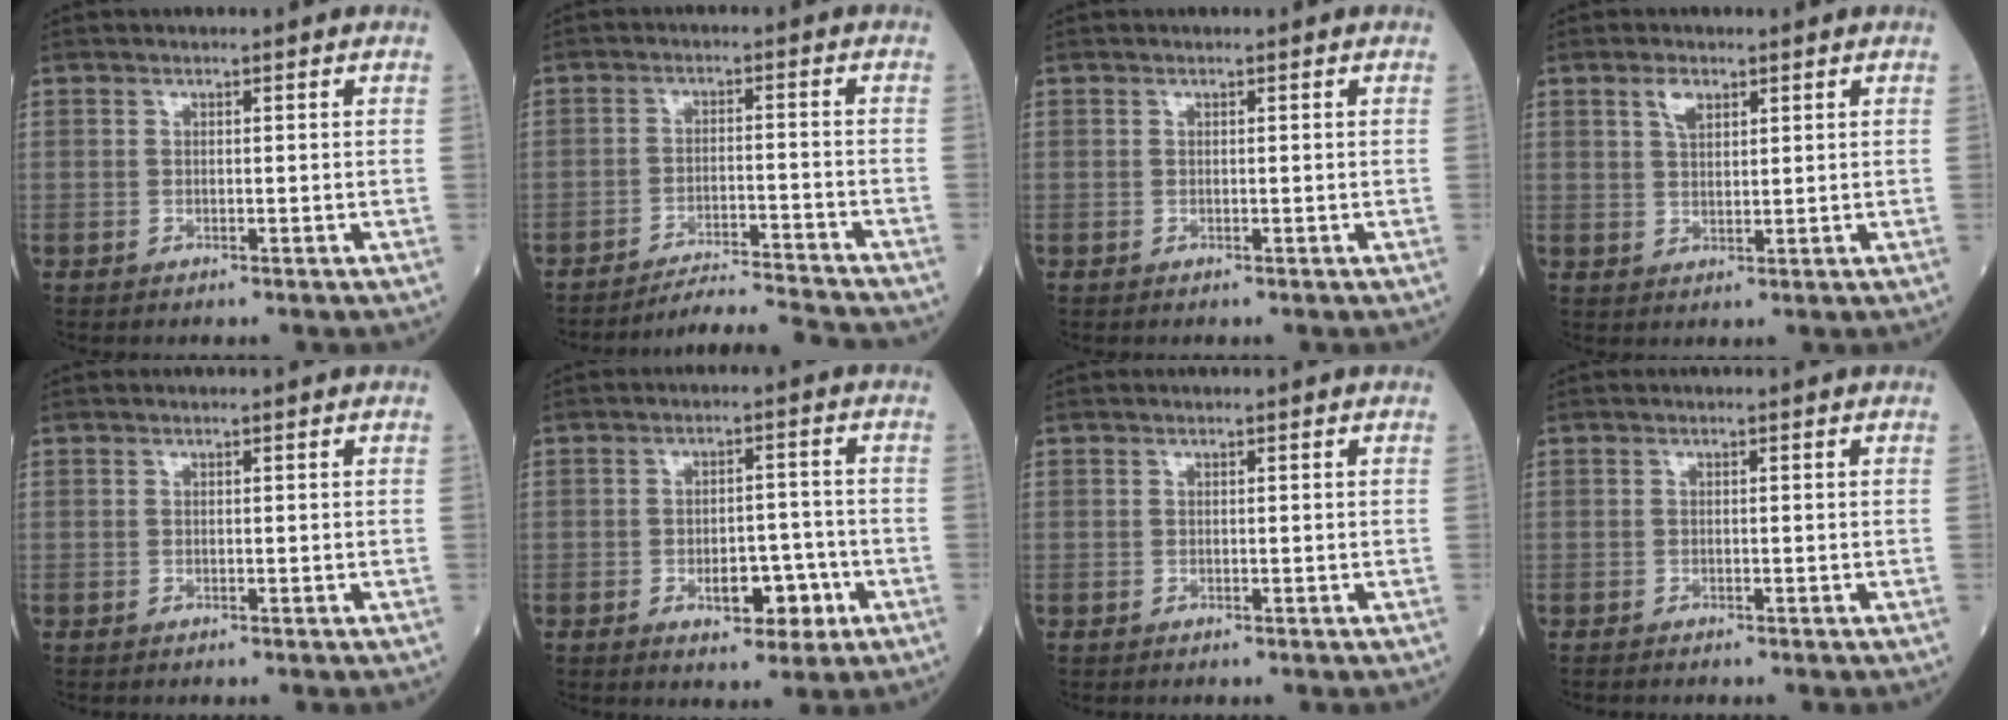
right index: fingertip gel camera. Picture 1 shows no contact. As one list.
[{"total": 9.3, "force": [-9.1, -2.1, 0.7], "torque": [-0.012, -0.003, -0.151]}, {"total": 0.0}, {"total": 3.0, "force": [1.7, 1.4, 2.0], "torque": [-0.040, 0.003, 0.035]}, {"total": 0.0}, {"total": 6.5, "force": [-2.4, 3.1, 5.1], "torque": [-0.071, 0.006, -0.030]}, {"total": 0.0}, {"total": 0.5, "force": [-0.5, 0.0, 0.1], "torque": [-0.008, -0.002, -0.011]}]